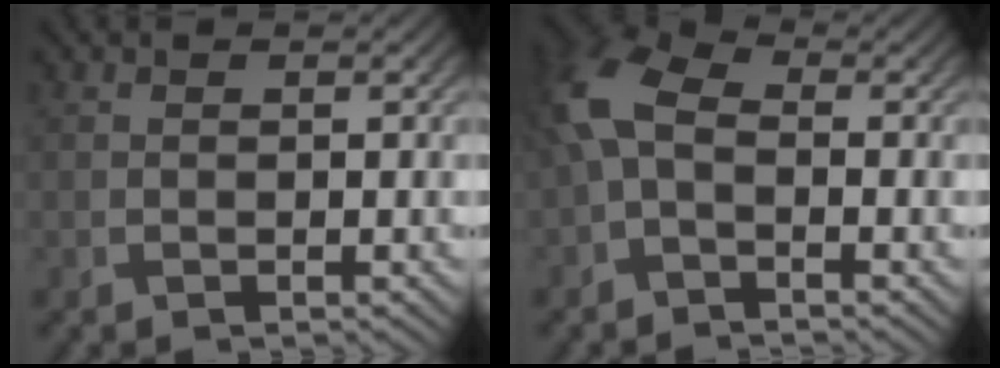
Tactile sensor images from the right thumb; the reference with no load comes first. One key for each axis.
{"total": 7.2, "fx": -1.2, "fy": 4.3, "fz": 5.7, "tx": -0.148, "ty": 0.010, "tz": -0.042}